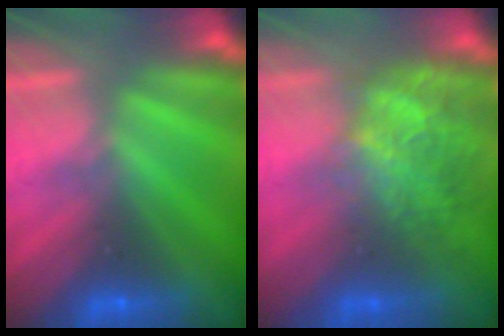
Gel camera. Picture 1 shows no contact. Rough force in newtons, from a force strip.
{"total": 3.4}